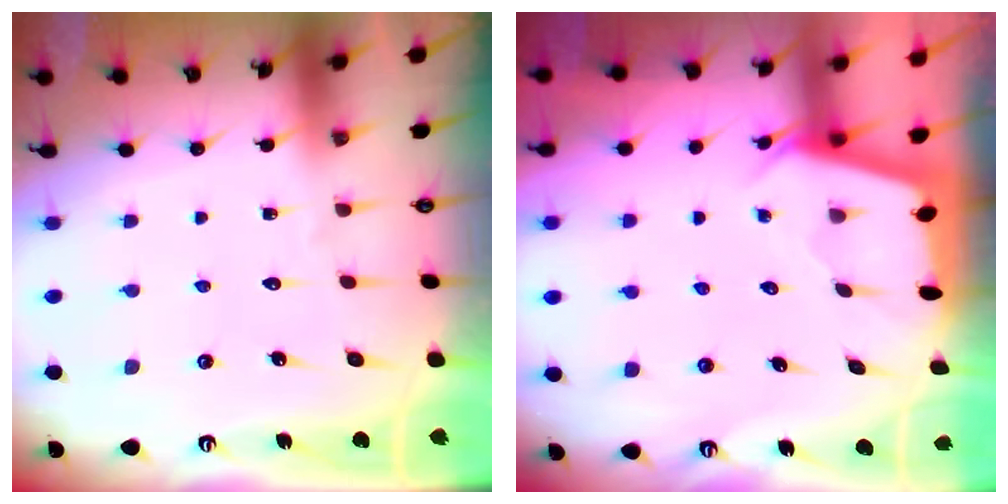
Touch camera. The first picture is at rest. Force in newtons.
{"total": 2.1, "press": 2.1, "slide": 0.3}